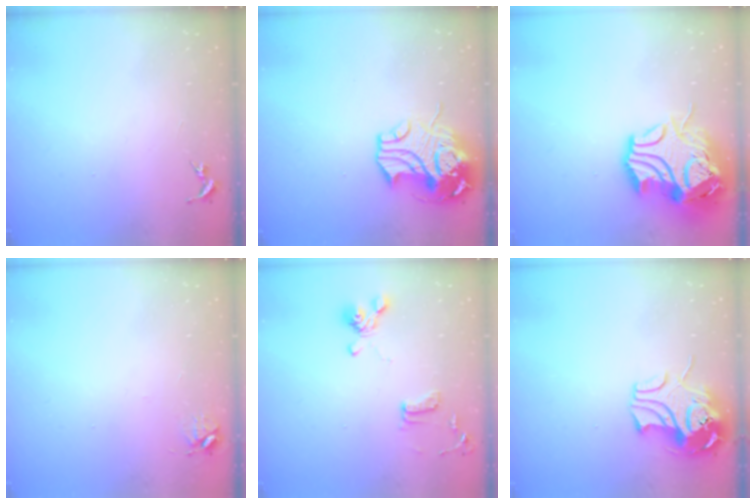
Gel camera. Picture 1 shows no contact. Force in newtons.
{"total": 13.9, "press": 13.7, "slide": 2.3}
{"total": 18.6, "press": 18.4, "slide": 2.7}
{"total": 4.7, "press": 4.7, "slide": 0.6}
{"total": 12.3, "press": 12.2, "slide": 1.8}
{"total": 10.8, "press": 10.6, "slide": 1.6}